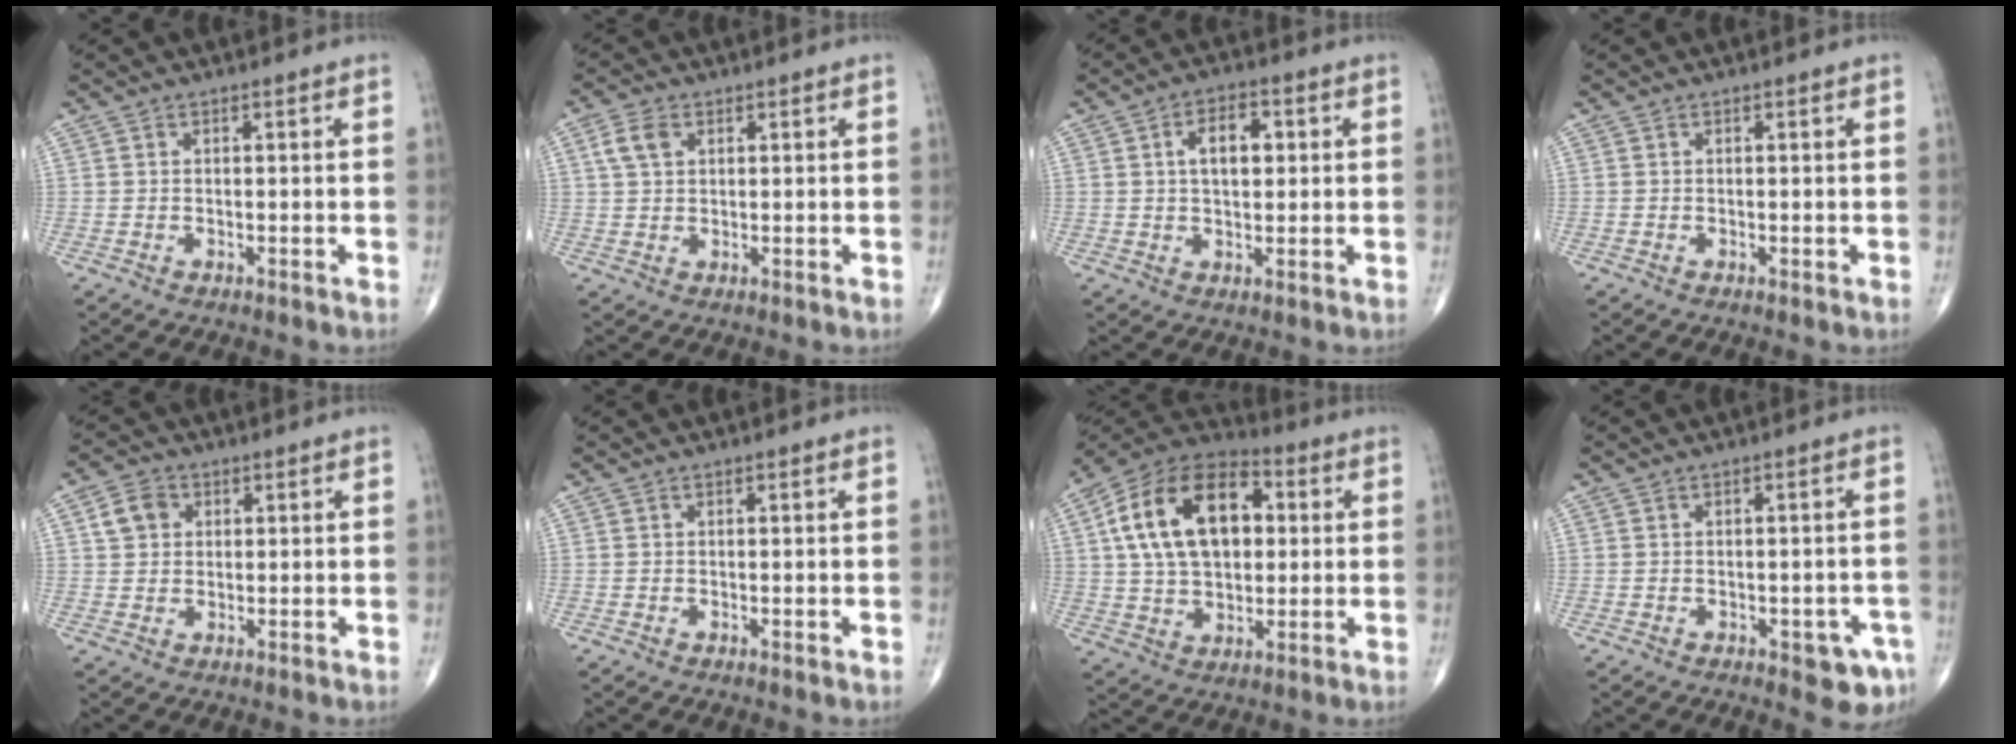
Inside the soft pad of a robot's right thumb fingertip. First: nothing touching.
{"total": 4.3, "force": [1.6, 2.8, 2.8], "torque": [-0.058, 0.005, 0.031]}
{"total": 7.1, "force": [1.5, 4.0, 5.7], "torque": [-0.079, 0.007, 0.022]}
{"total": 0.0}
{"total": 4.8, "force": [1.4, 3.9, 2.4], "torque": [-0.032, 0.003, 0.022]}
{"total": 0.0}
{"total": 21.1, "force": [4.2, 13.0, 16.1], "torque": [-0.262, 0.017, 0.066]}
{"total": 5.7, "force": [-2.6, 2.5, 4.4], "torque": [-0.035, 0.007, -0.025]}